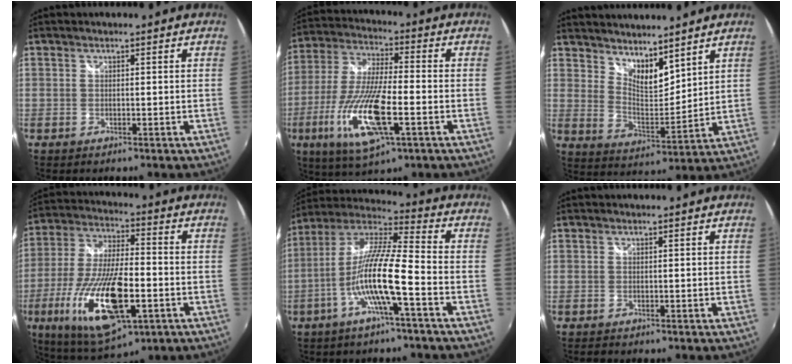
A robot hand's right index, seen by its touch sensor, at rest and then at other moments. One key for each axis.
{"total": 17.7, "fx": -6.2, "fy": 4.7, "fz": 15.9, "tx": -0.334, "ty": -0.027, "tz": -0.118}
{"total": 9.0, "fx": 7.4, "fy": 2.8, "fz": 4.2, "tx": -0.065, "ty": -0.006, "tz": 0.135}
{"total": 21.0, "fx": -7.2, "fy": 7.1, "fz": 18.4, "tx": -0.376, "ty": -0.041, "tz": -0.119}
{"total": 13.9, "fx": -5.0, "fy": 0.9, "fz": 13.0, "tx": -0.243, "ty": -0.001, "tz": -0.099}
{"total": 0.0}